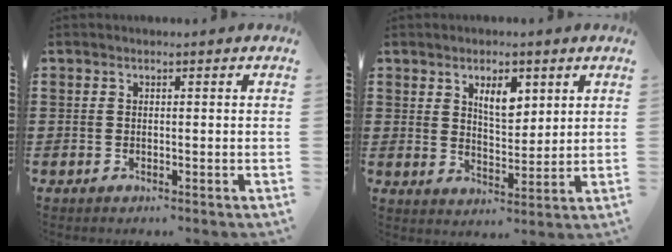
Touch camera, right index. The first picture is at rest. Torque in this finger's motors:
{"motor_torque": [0.51, 0.38, 0.24, 0.12]}